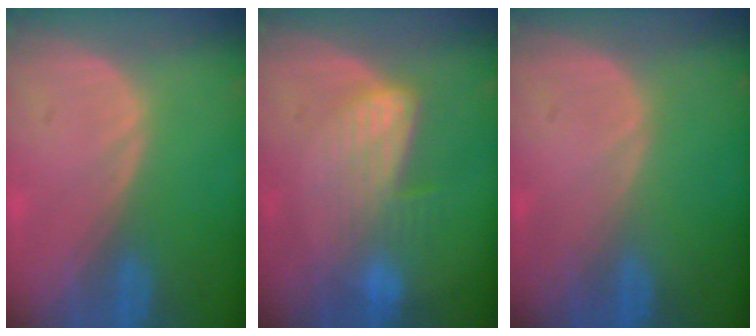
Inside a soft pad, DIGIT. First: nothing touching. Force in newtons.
{"total": 7.0, "press": 5.9, "slide": 3.8}
{"total": 0.0}